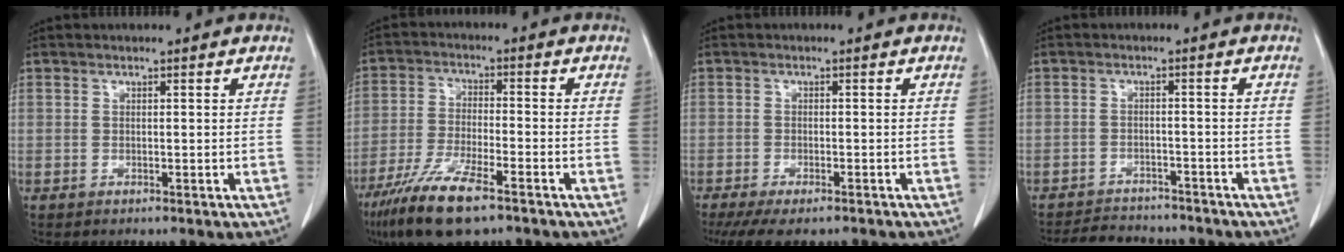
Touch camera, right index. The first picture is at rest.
{"total": 11.0, "force": [-7.4, 1.8, 8.0], "torque": [-0.157, -0.027, -0.132]}
{"total": 9.9, "force": [-8.2, 2.5, 5.0], "torque": [-0.076, -0.014, -0.115]}
{"total": 8.1, "force": [-7.5, 2.3, 1.8], "torque": [-0.026, -0.001, -0.102]}